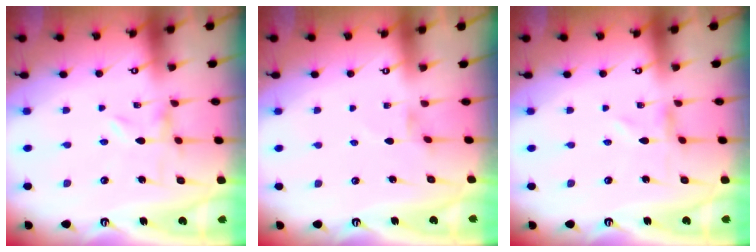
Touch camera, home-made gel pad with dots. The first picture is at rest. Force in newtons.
{"total": 1.4, "press": 1.4, "slide": 0.2}
{"total": 0.0}